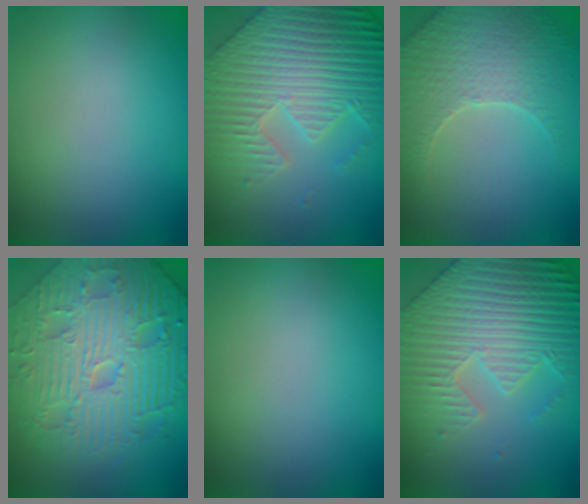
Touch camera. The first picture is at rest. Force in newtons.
{"total": 8.2, "press": 6.4, "slide": 5.1}
{"total": 3.8, "press": 3.7, "slide": 0.9}
{"total": 8.4, "press": 6.7, "slide": 5.2}
{"total": 0.0}
{"total": 7.5, "press": 6.1, "slide": 4.4}